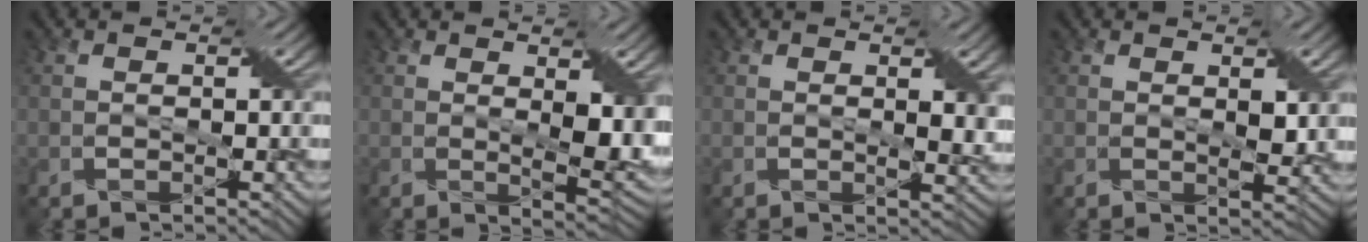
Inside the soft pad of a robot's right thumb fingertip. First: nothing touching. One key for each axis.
{"total": 6.0, "fx": 1.2, "fy": 2.6, "fz": 5.3, "tx": -0.090, "ty": -0.012, "tz": 0.027}
{"total": 2.9, "fx": 0.9, "fy": 1.0, "fz": 2.6, "tx": -0.045, "ty": -0.003, "tz": 0.018}
{"total": 2.4, "fx": 0.8, "fy": 1.0, "fz": 2.0, "tx": -0.039, "ty": -0.006, "tz": 0.018}